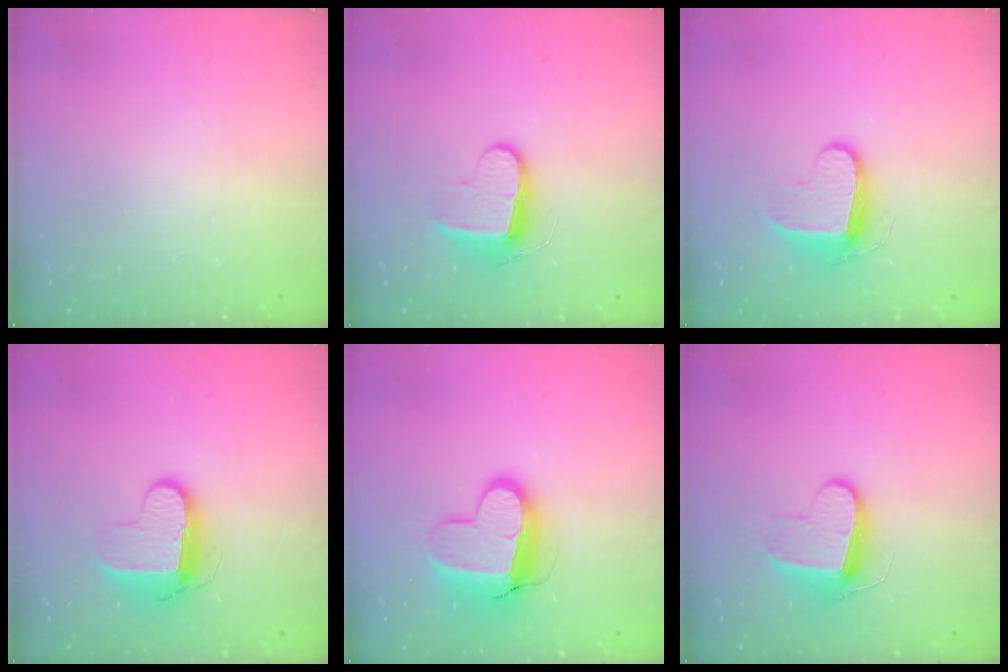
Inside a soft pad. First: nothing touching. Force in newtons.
{"total": 9.3, "press": 9.3, "slide": 0.0}
{"total": 9.4, "press": 9.4, "slide": 0.2}
{"total": 10.2, "press": 10.1, "slide": 0.8}
{"total": 13.1, "press": 13.0, "slide": 1.3}
{"total": 9.8, "press": 9.8, "slide": 0.2}